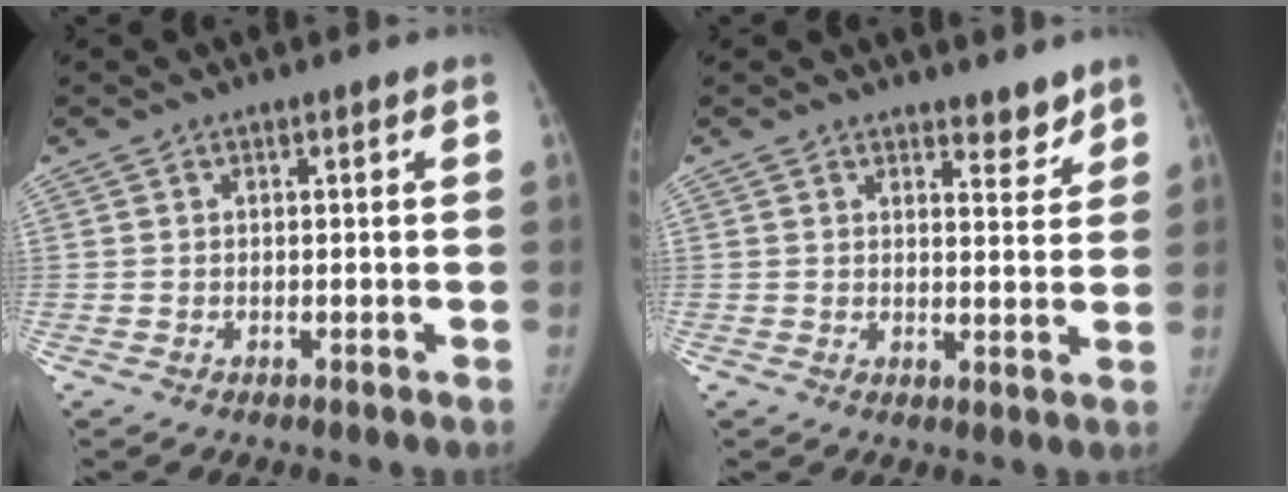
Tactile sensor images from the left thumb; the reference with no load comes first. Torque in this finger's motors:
{"motor_torque": [-0.04, -0.04, 0.34, -0.17, 0.05]}